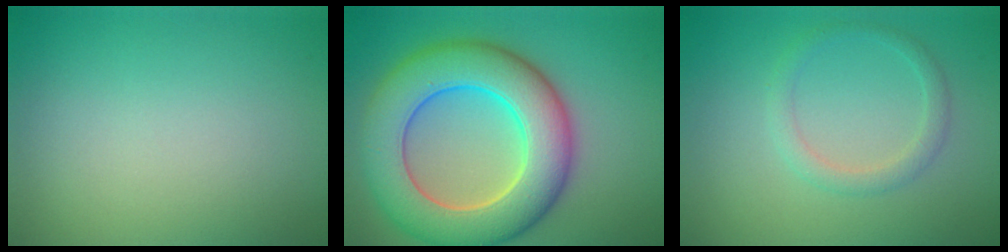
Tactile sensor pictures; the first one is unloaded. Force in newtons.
{"total": 10.9, "press": 10.9, "slide": 0.4}
{"total": 1.7, "press": 1.7, "slide": 0.0}